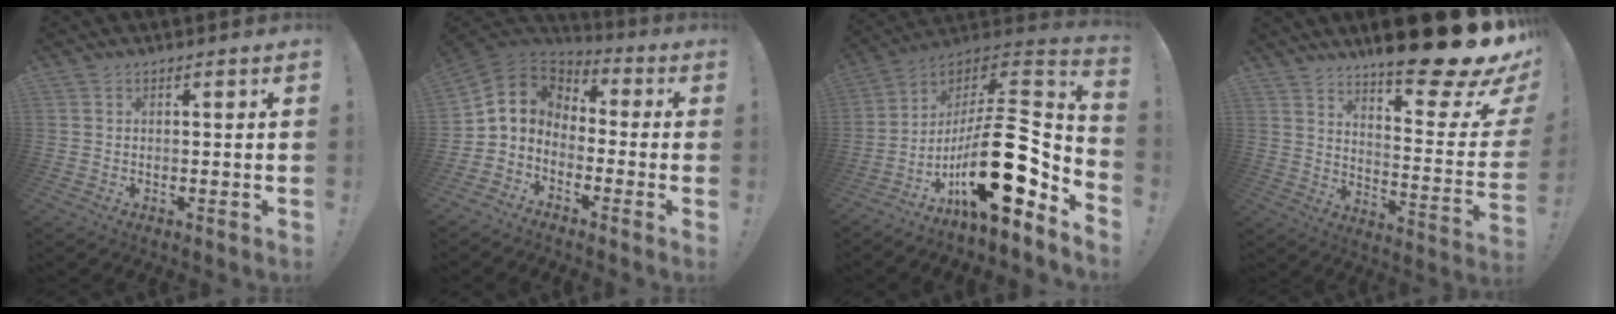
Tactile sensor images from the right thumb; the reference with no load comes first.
{"total": 6.7, "force": [-1.7, 5.8, 2.9], "torque": [-0.053, 0.013, -0.023]}
{"total": 25.3, "force": [-7.0, 9.9, 22.2], "torque": [-0.380, 0.025, -0.112]}
{"total": 18.8, "force": [14.8, 1.7, 11.5], "torque": [-0.152, -0.132, 0.228]}